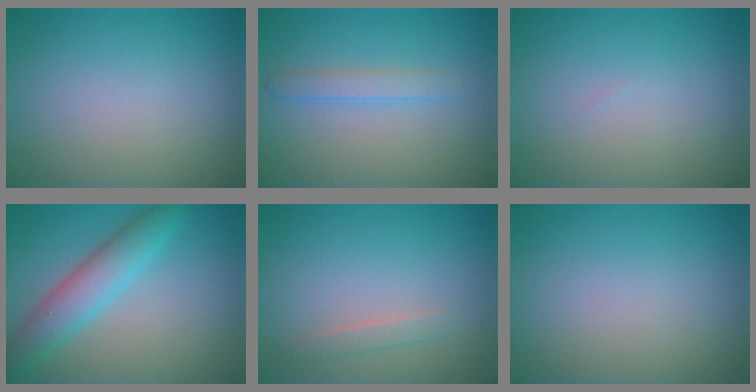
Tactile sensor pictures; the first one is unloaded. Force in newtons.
{"total": 1.8, "press": 1.8, "slide": 0.0}
{"total": 0.0}
{"total": 4.8, "press": 4.8, "slide": 0.1}
{"total": 1.1, "press": 1.1, "slide": 0.1}
{"total": 0.0}